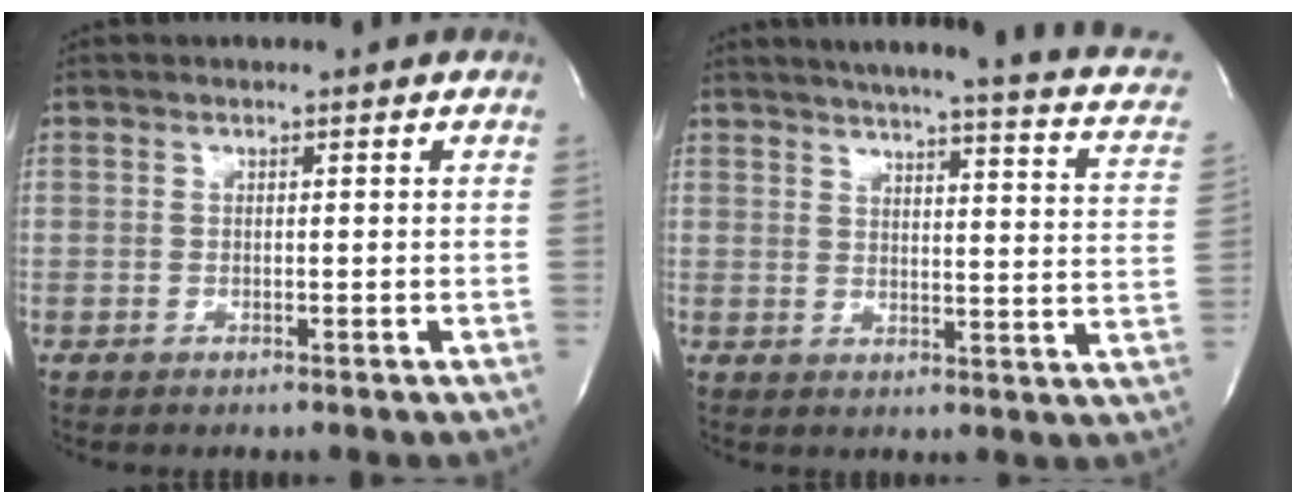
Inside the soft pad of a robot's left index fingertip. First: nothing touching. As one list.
[{"total": 20.2, "force": [16.0, 2.4, 12.1], "torque": [-0.168, -0.017, 0.174]}]